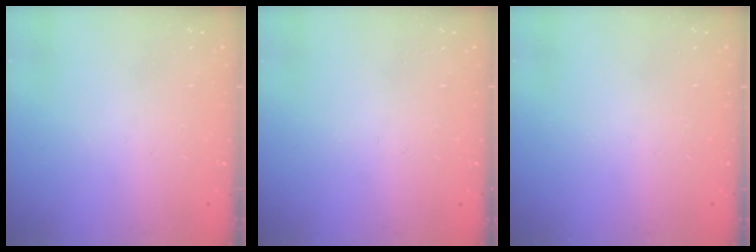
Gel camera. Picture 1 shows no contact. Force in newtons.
{"total": 0.0}
{"total": 0.0}